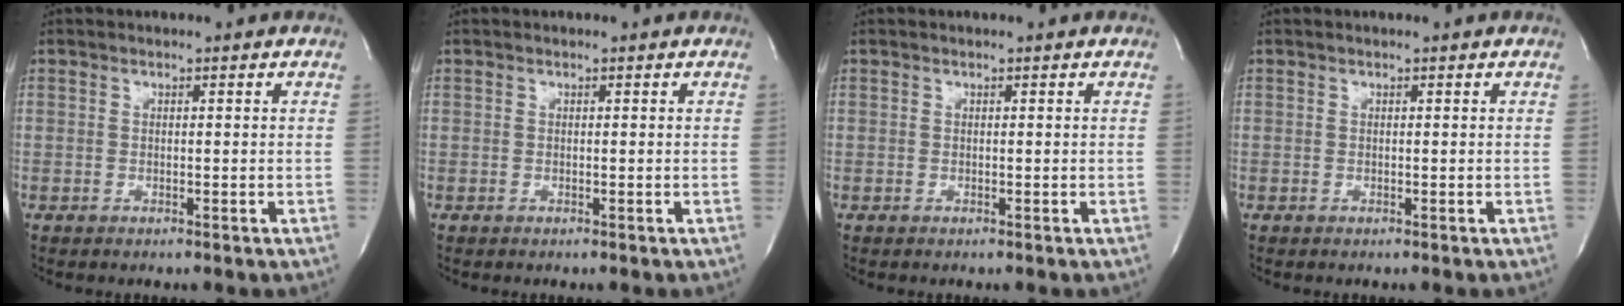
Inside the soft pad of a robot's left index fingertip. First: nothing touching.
{"total": 0.0}
{"total": 0.0}
{"total": 0.0}